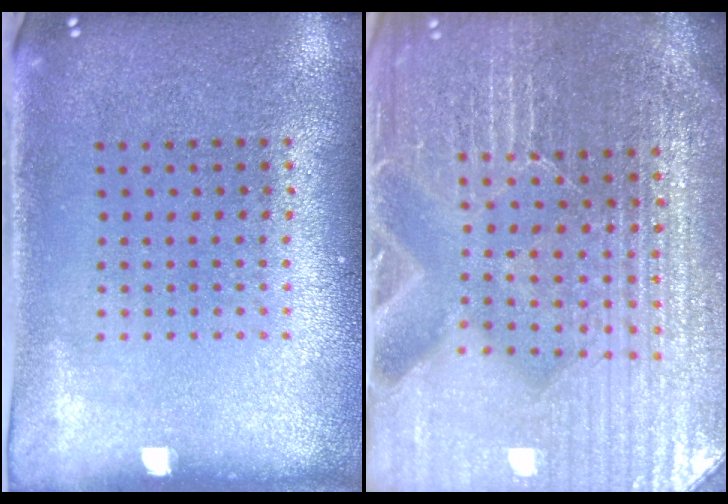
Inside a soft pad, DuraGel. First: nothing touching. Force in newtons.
{"total": 5.5, "press": 5.1, "slide": 2.2}